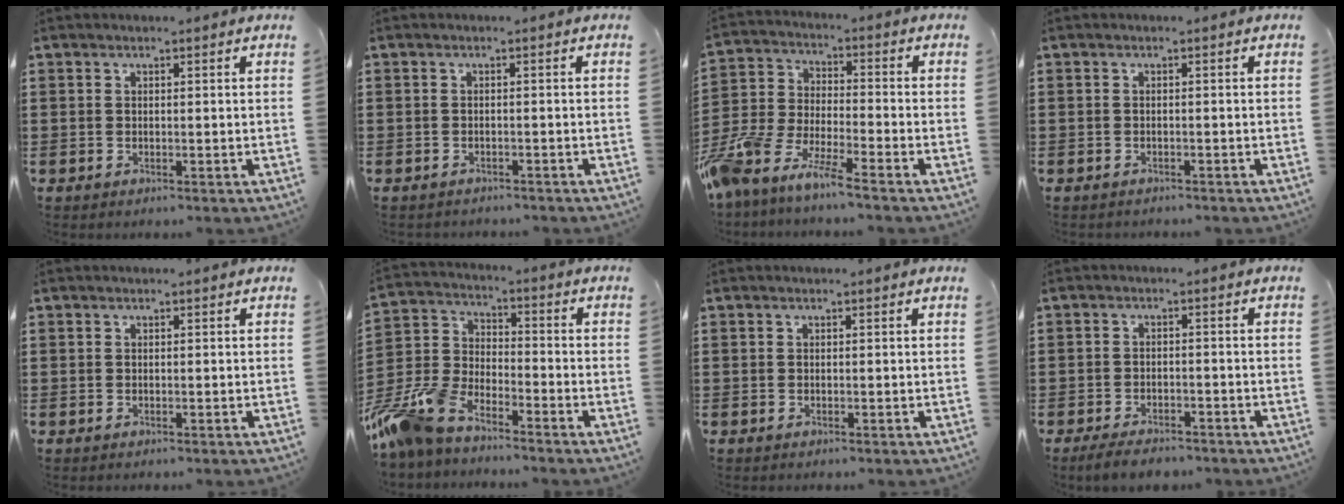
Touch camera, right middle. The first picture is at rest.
{"total": 0.8, "force": [-0.8, 0.1, 0.0], "torque": [-0.002, 0.001, -0.018]}
{"total": 8.0, "force": [-7.7, 0.3, 2.2], "torque": [-0.069, -0.003, -0.158]}
{"total": 0.7, "force": [-0.6, 0.1, 0.0], "torque": [-0.002, 0.000, -0.014]}
{"total": 0.0}
{"total": 10.1, "force": [-8.9, 2.7, 3.7], "torque": [-0.108, 0.015, -0.184]}
{"total": 0.0}
{"total": 3.3, "force": [-3.0, 0.7, 1.1], "torque": [-0.028, 0.000, -0.062]}